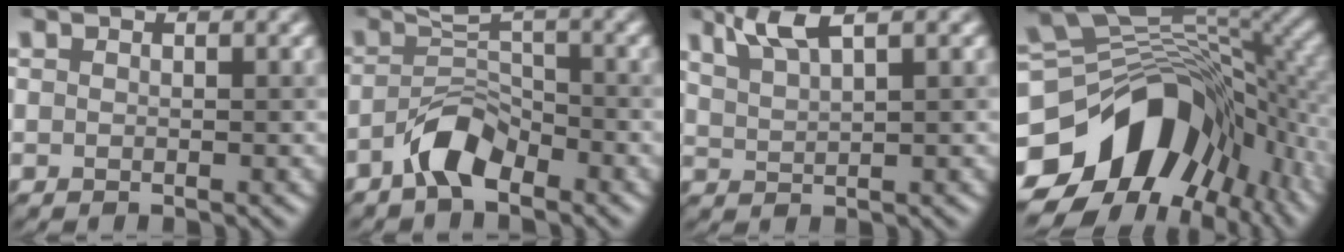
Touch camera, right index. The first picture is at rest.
{"total": 3.9, "force": [-2.4, 1.6, 2.6], "torque": [-0.046, 0.010, -0.050]}
{"total": 3.5, "force": [2.5, 0.6, 2.4], "torque": [-0.043, 0.012, 0.054]}
{"total": 16.2, "force": [-6.0, 10.7, 10.6], "torque": [-0.173, -0.014, -0.090]}